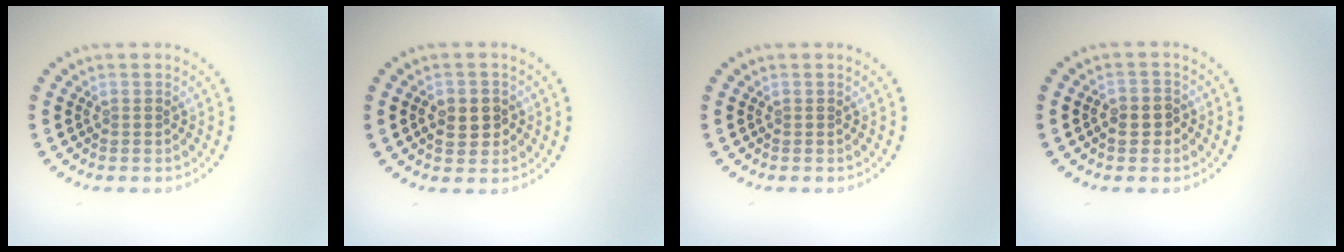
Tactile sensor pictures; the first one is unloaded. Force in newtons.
{"total": 2.8, "press": 2.7, "slide": 0.5}
{"total": 0.0}
{"total": 1.7, "press": 1.5, "slide": 0.6}